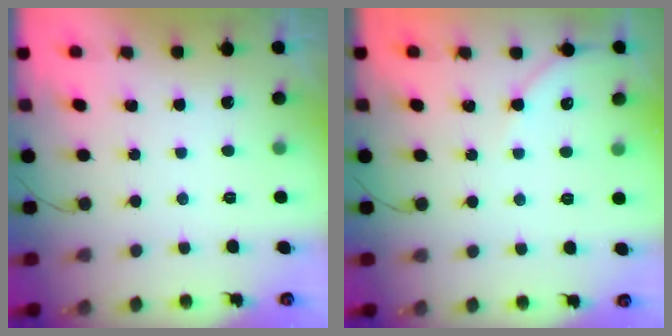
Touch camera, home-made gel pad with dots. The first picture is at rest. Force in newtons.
{"total": 4.3, "press": 4.3, "slide": 0.6}